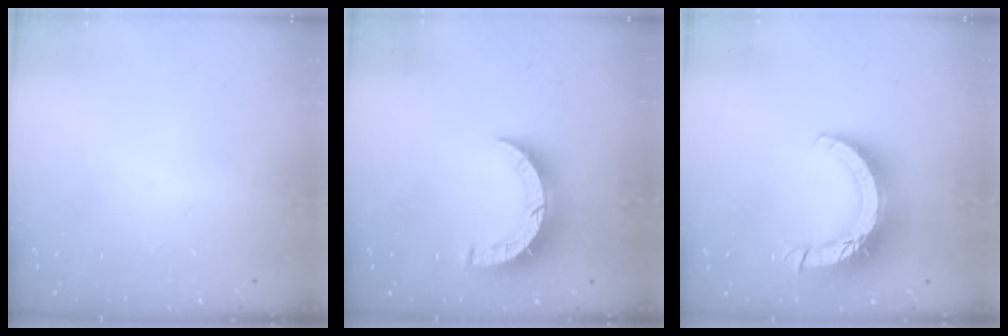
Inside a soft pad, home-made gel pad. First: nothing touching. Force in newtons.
{"total": 10.4, "press": 10.3, "slide": 0.7}
{"total": 13.9, "press": 13.8, "slide": 1.4}